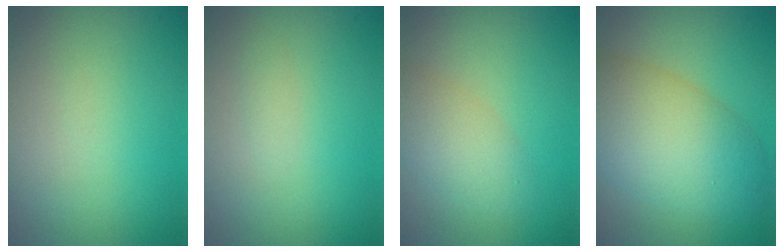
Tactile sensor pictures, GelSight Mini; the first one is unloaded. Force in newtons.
{"total": 0.6, "press": 0.6, "slide": 0.0}
{"total": 3.2, "press": 3.2, "slide": 0.1}
{"total": 8.4, "press": 8.4, "slide": 0.2}